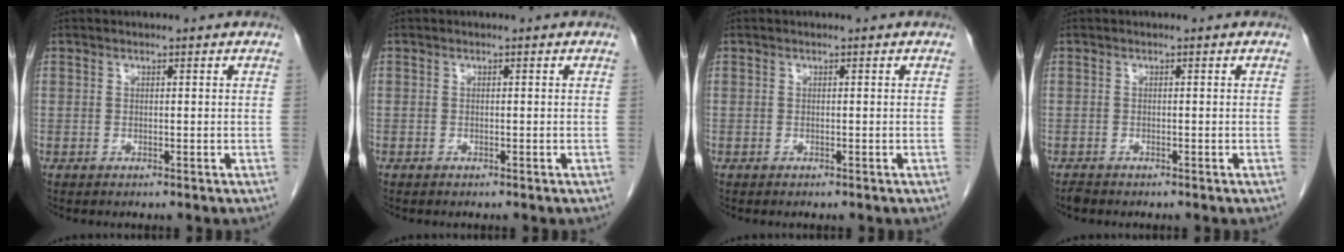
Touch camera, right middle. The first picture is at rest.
{"total": 0.0}
{"total": 0.0}
{"total": 1.0, "force": [-0.9, 0.3, 0.3], "torque": [-0.013, -0.003, -0.016]}